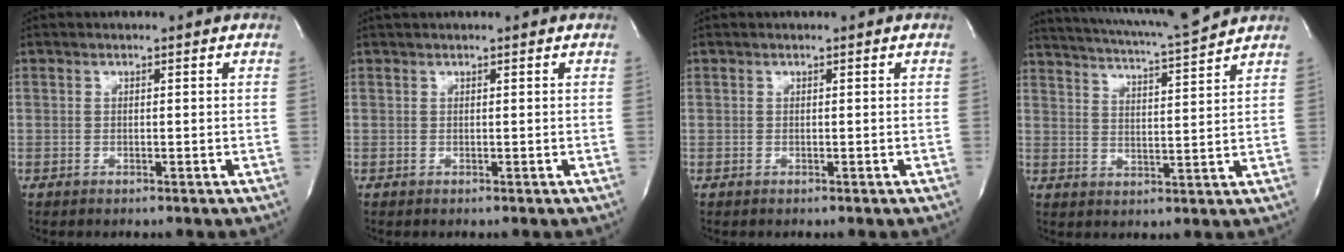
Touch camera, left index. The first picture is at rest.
{"total": 1.6, "force": [1.4, 0.2, 0.8], "torque": [-0.009, 0.026, 0.020]}
{"total": 0.0}
{"total": 11.8, "force": [11.1, -0.7, 4.1], "torque": [-0.080, -0.007, 0.161]}